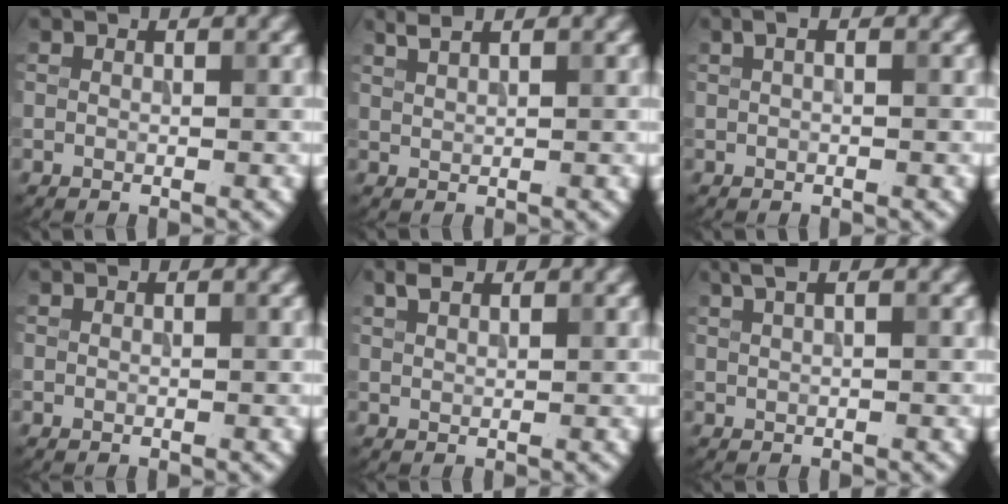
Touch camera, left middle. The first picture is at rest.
{"total": 1.8, "force": [1.4, 0.5, 1.0], "torque": [-0.013, 0.004, 0.023]}
{"total": 0.9, "force": [0.3, 0.2, 0.8], "torque": [-0.017, 0.006, 0.005]}
{"total": 0.0}
{"total": 1.7, "force": [1.2, 0.8, 1.0], "torque": [-0.021, 0.006, 0.025]}
{"total": 2.1, "force": [1.2, 0.7, 1.5], "torque": [-0.018, 0.001, 0.013]}